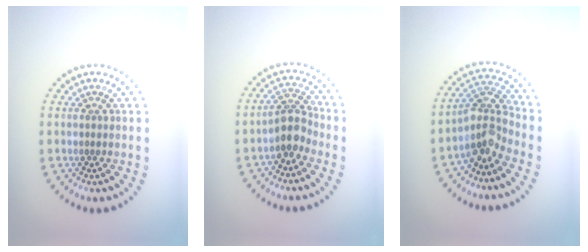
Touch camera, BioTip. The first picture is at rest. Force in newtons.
{"total": 2.8, "press": 2.3, "slide": 1.7}
{"total": 3.3, "press": 2.4, "slide": 2.2}